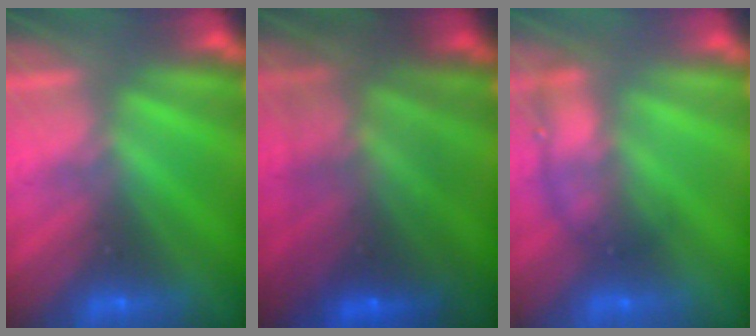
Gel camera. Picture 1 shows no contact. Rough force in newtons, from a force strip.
{"total": 7.4}
{"total": 1.9}